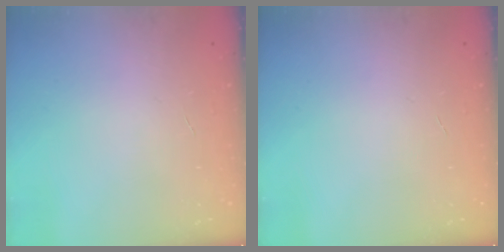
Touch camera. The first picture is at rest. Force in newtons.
{"total": 0.0}